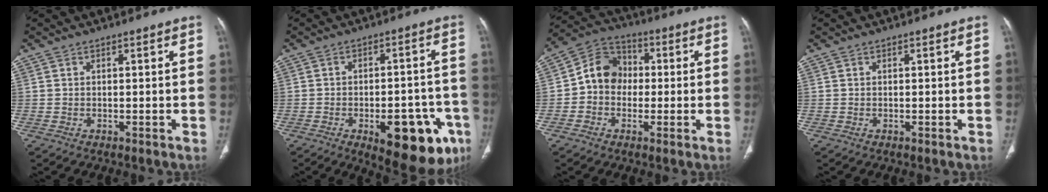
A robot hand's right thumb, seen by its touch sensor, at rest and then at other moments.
{"total": 17.8, "force": [-7.5, 7.8, 14.1], "torque": [-0.124, 0.028, -0.082]}
{"total": 9.4, "force": [-0.5, 8.1, 4.7], "torque": [-0.057, 0.033, -0.026]}
{"total": 0.0}